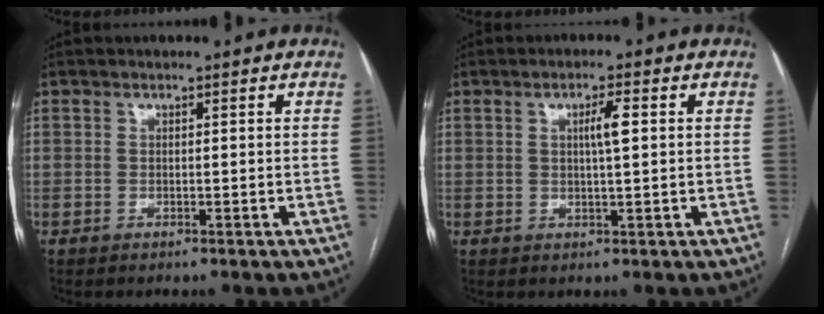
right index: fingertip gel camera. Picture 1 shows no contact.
{"total": 2.9, "force": [0.6, 0.1, 2.9], "torque": [-0.050, 0.002, 0.011]}